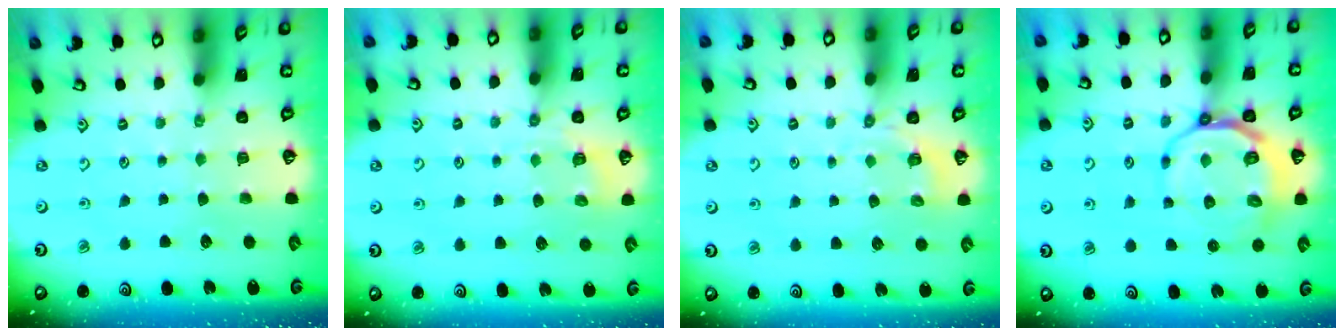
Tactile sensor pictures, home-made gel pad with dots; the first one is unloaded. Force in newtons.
{"total": 4.8, "press": 4.5, "slide": 1.6}
{"total": 2.3, "press": 1.4, "slide": 1.8}
{"total": 10.7, "press": 10.3, "slide": 2.9}